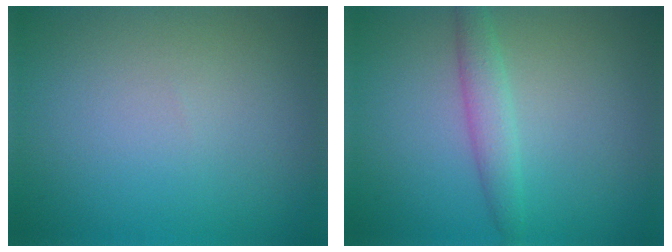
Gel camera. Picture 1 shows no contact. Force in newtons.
{"total": 2.3, "press": 2.3, "slide": 0.1}